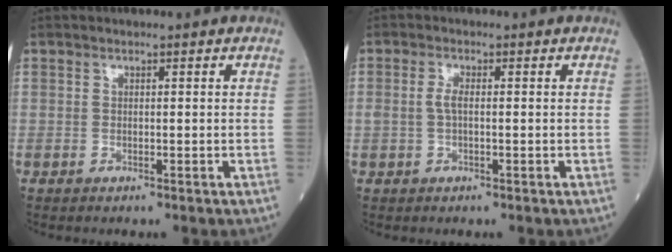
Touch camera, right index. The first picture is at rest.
{"total": 1.8, "force": [0.0, 0.6, 1.7], "torque": [-0.042, 0.002, -0.001]}